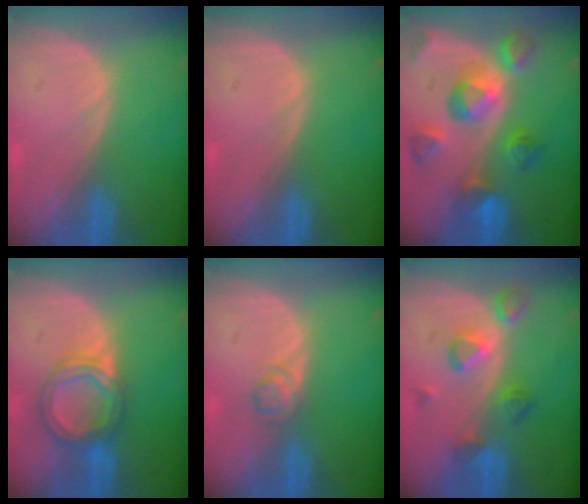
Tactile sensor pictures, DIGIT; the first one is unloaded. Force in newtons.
{"total": 0.0}
{"total": 10.2, "press": 9.0, "slide": 4.8}
{"total": 6.3, "press": 5.8, "slide": 2.3}
{"total": 1.9, "press": 1.8, "slide": 0.2}
{"total": 5.5, "press": 5.5, "slide": 0.7}